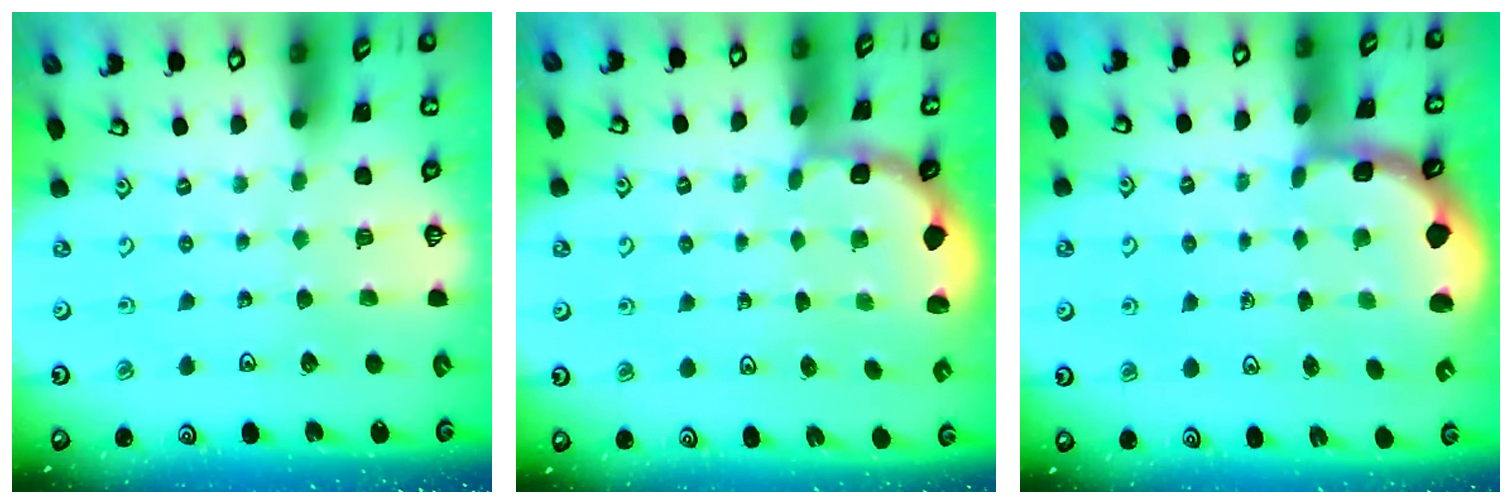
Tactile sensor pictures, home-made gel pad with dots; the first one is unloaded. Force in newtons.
{"total": 1.8, "press": 1.6, "slide": 0.7}
{"total": 1.9, "press": 1.8, "slide": 0.6}